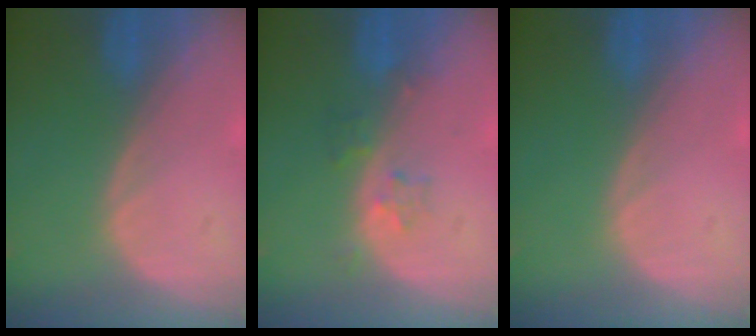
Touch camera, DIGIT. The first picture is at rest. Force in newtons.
{"total": 2.6, "press": 2.6, "slide": 0.2}
{"total": 0.0}